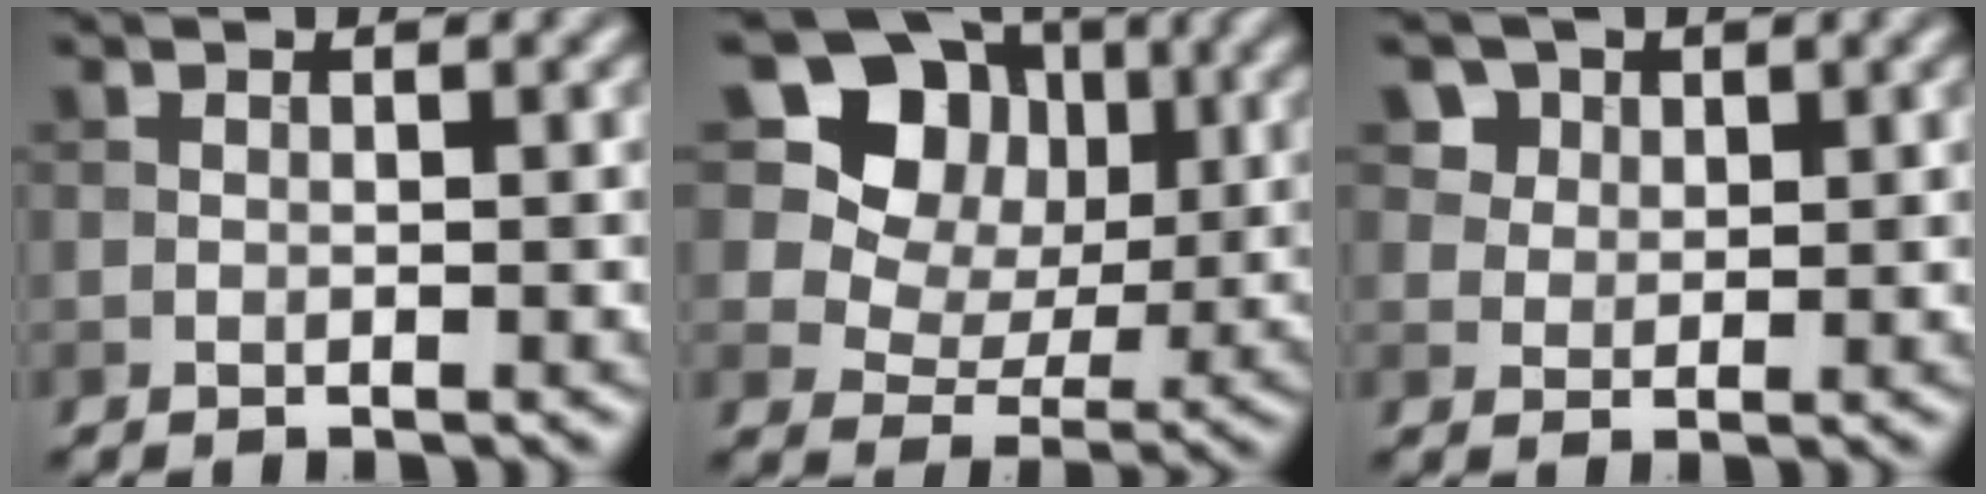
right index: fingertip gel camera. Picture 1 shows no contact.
{"total": 13.3, "force": [5.9, 9.7, 6.9], "torque": [-0.141, 0.032, 0.089]}
{"total": 5.6, "force": [3.3, 4.0, 2.2], "torque": [-0.059, 0.002, 0.059]}